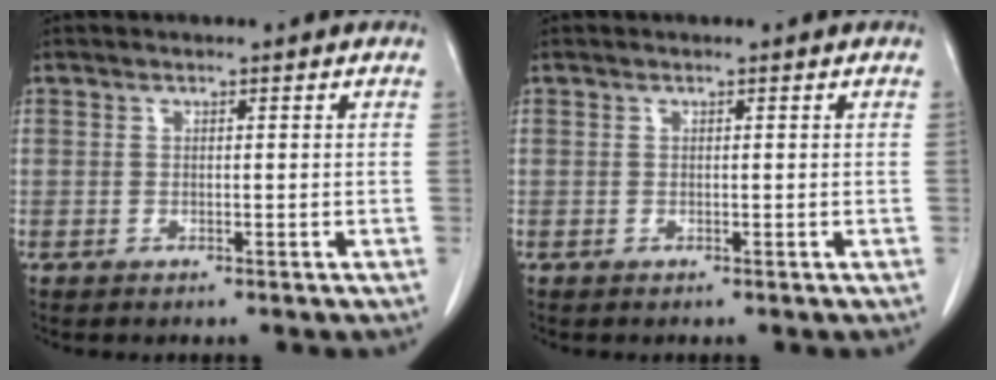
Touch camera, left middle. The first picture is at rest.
{"total": 0.0}